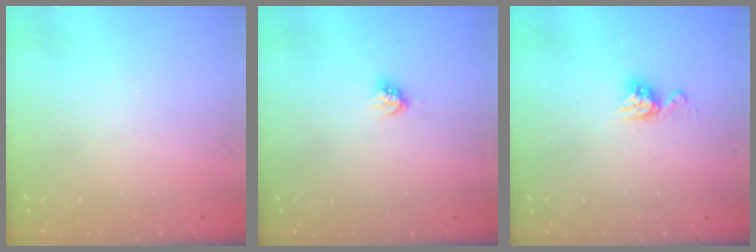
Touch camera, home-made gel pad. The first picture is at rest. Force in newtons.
{"total": 3.8, "press": 3.8, "slide": 0.4}
{"total": 6.8, "press": 6.8, "slide": 0.5}